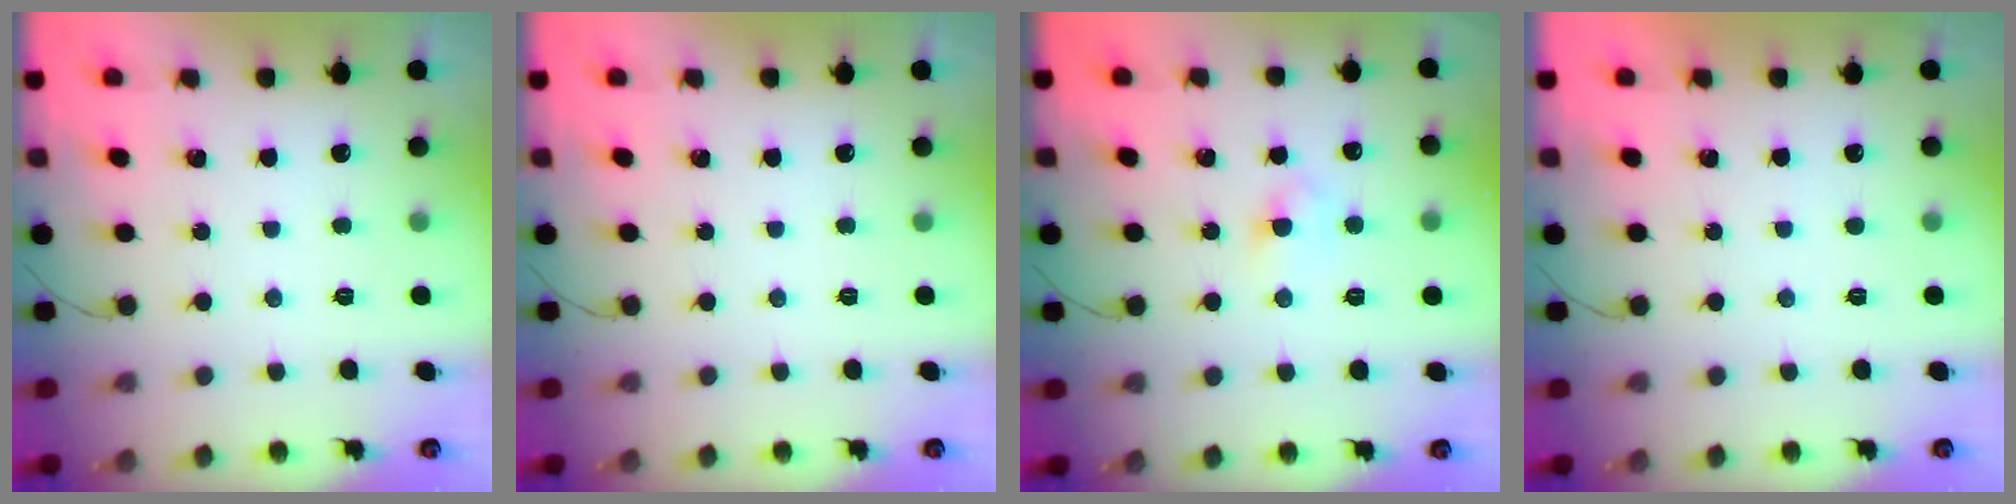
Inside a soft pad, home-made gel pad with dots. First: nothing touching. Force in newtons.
{"total": 0.0}
{"total": 3.6, "press": 3.4, "slide": 1.1}
{"total": 1.0, "press": 1.0, "slide": 0.2}